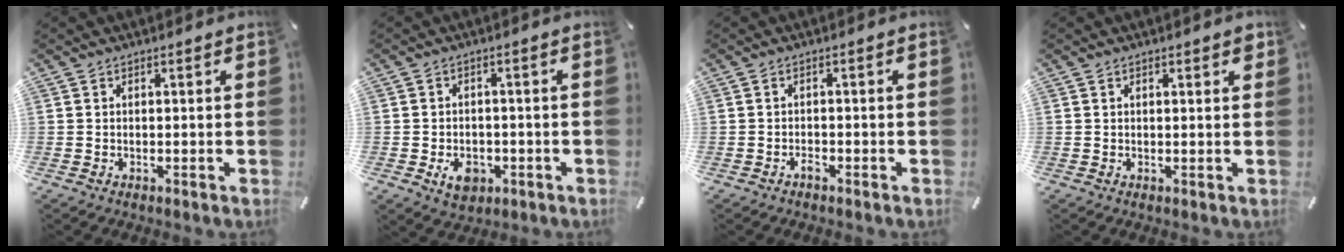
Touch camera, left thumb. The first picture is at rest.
{"total": 5.4, "force": [-1.9, 4.1, 3.0], "torque": [-0.046, 0.000, -0.036]}
{"total": 1.4, "force": [-1.0, 0.5, 0.9], "torque": [-0.020, 0.003, -0.021]}
{"total": 1.2, "force": [0.7, 0.3, 0.9], "torque": [-0.019, 0.001, 0.011]}